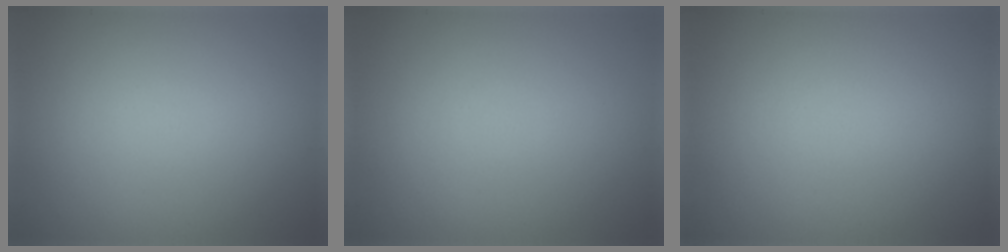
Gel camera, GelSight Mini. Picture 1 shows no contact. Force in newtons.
{"total": 0.0}
{"total": 0.0}